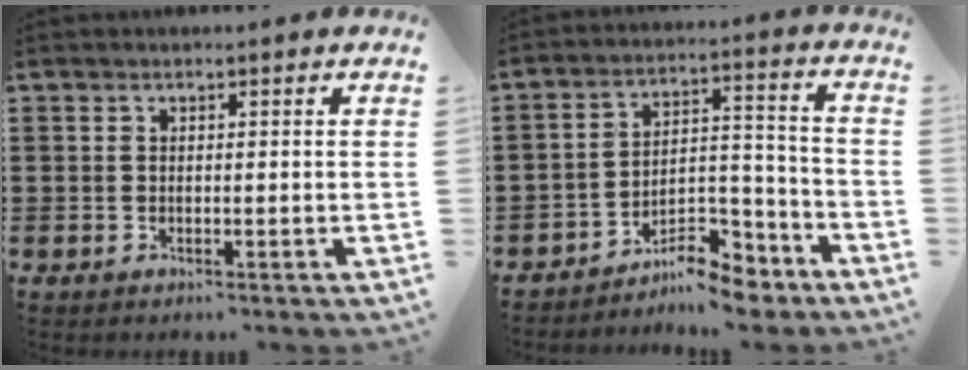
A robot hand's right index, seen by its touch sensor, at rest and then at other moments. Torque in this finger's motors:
{"motor_torque": [0.48, -0.25, 0.09, 0.03]}